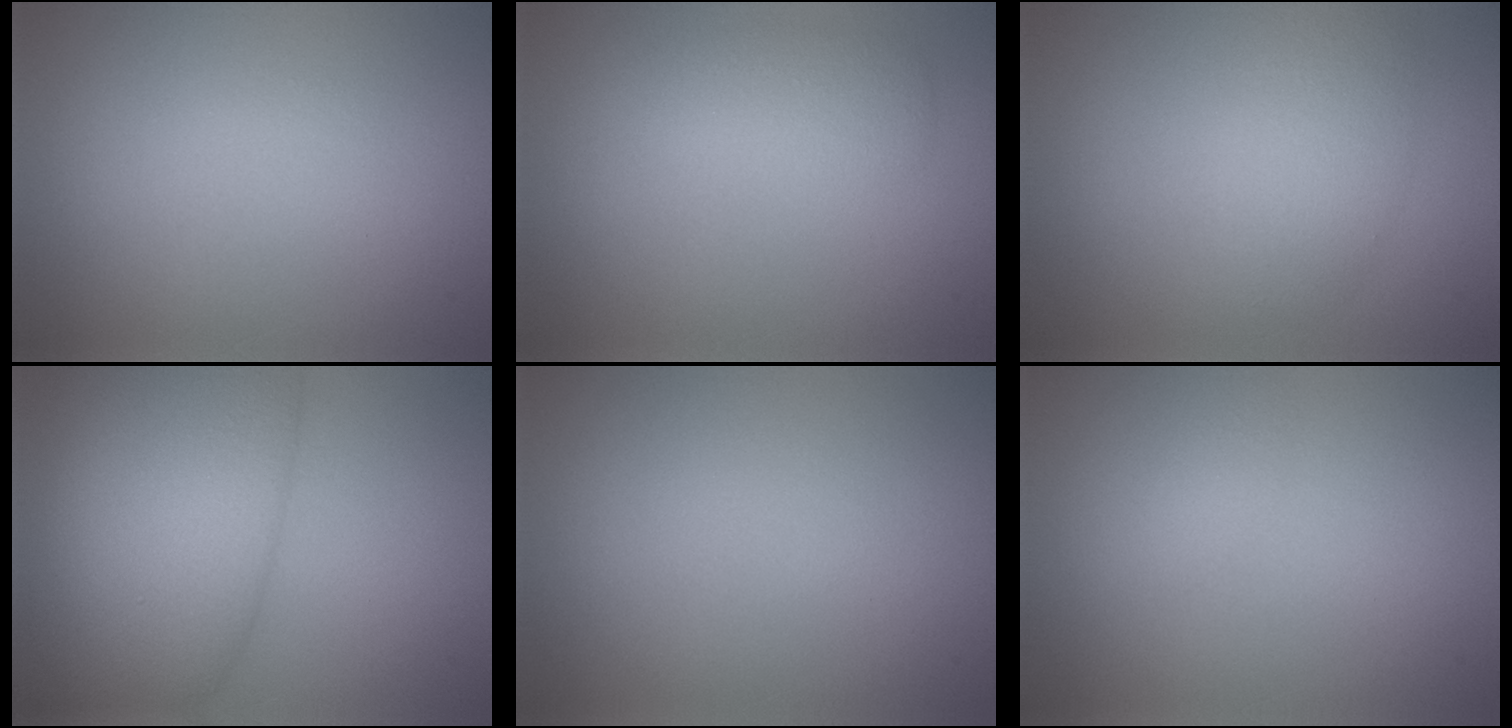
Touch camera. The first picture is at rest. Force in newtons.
{"total": 2.3, "press": 2.3, "slide": 0.1}
{"total": 3.0, "press": 3.0, "slide": 0.1}
{"total": 12.3, "press": 12.3, "slide": 0.5}
{"total": 0.0}
{"total": 0.7, "press": 0.7, "slide": 0.1}